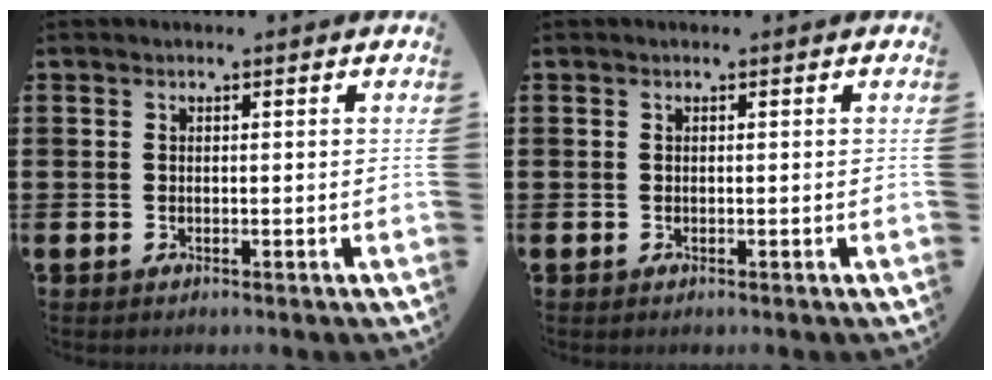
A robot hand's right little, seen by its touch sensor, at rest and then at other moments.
{"total": 0.0}